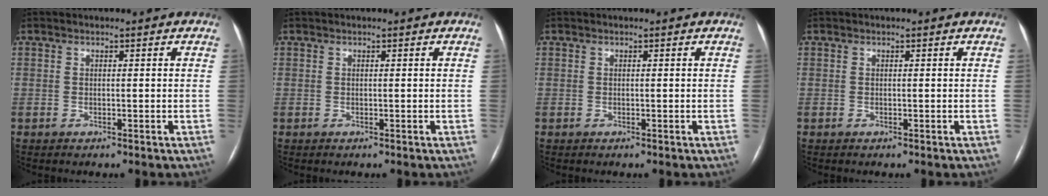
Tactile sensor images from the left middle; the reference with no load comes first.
{"total": 0.0}
{"total": 0.0}
{"total": 0.0}